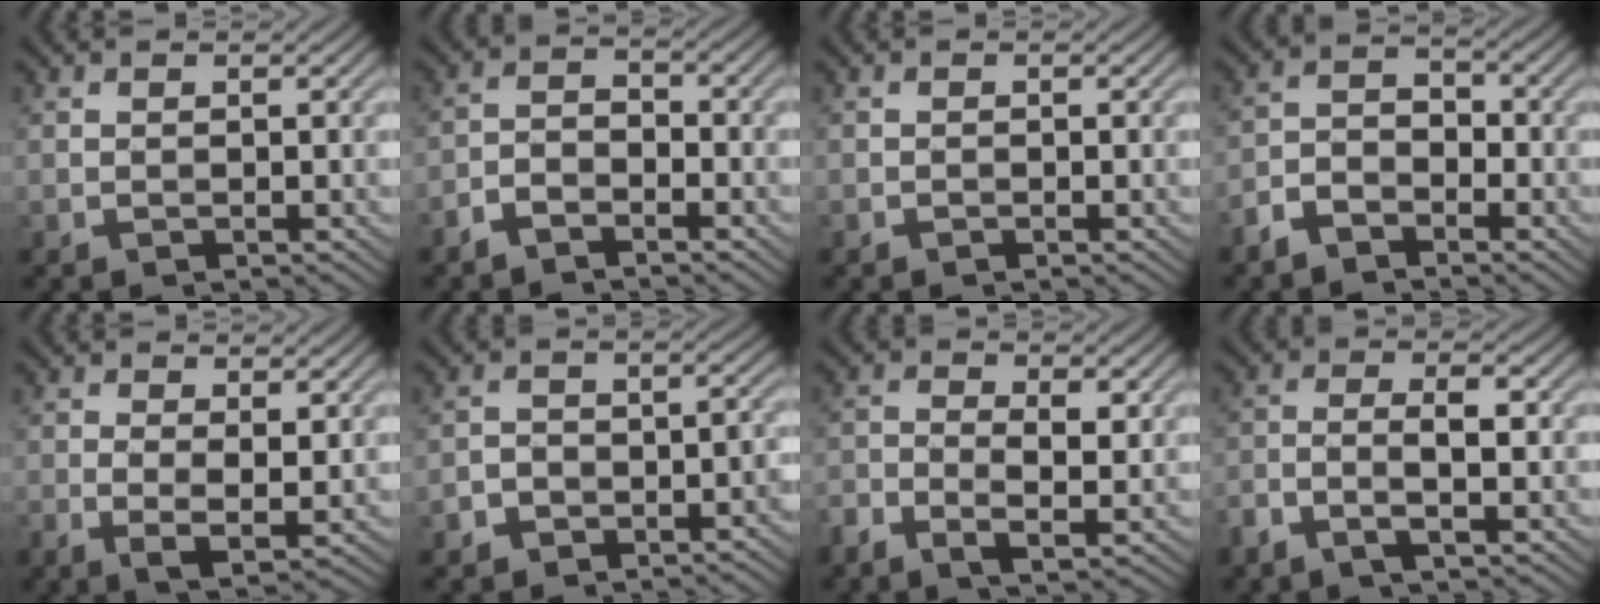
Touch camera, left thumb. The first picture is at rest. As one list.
[{"total": 3.4, "force": [-2.8, 1.2, 1.6], "torque": [-0.032, 0.003, -0.063]}, {"total": 0.0}, {"total": 4.4, "force": [-3.4, 2.1, 1.8], "torque": [-0.034, 0.003, -0.079]}, {"total": 4.2, "force": [0.0, 1.8, 3.8], "torque": [-0.081, -0.012, 0.003]}, {"total": 4.9, "force": [-3.5, 2.6, 2.1], "torque": [-0.028, 0.002, -0.067]}, {"total": 5.1, "force": [-1.8, 2.4, 4.1], "torque": [-0.087, -0.008, -0.034]}, {"total": 4.1, "force": [-2.1, 1.0, 3.4], "torque": [-0.072, 0.004, -0.050]}]